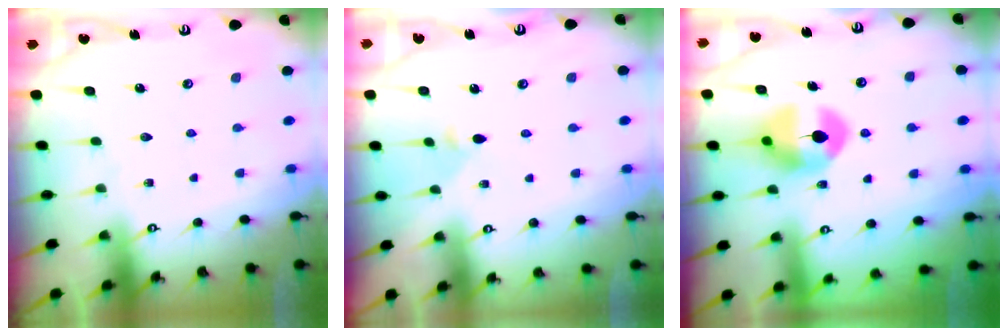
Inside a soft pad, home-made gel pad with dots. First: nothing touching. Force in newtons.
{"total": 3.5, "press": 3.5, "slide": 0.7}
{"total": 11.3, "press": 11.3, "slide": 0.5}